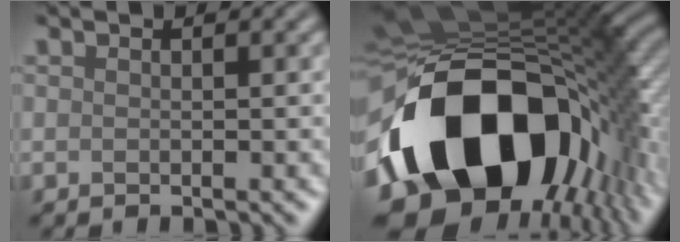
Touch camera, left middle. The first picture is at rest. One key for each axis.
{"total": 18.5, "fx": -5.5, "fy": 11.8, "fz": 13.1, "tx": -0.239, "ty": -0.029, "tz": -0.075}